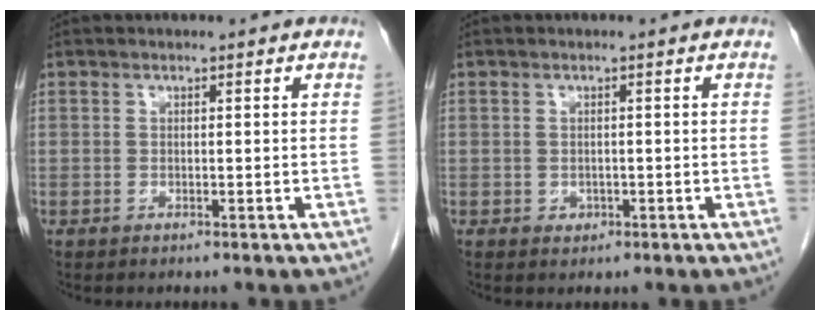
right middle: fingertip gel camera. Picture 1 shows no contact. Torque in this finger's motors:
{"motor_torque": [0.28, -0.02, -0.02, 0.00]}